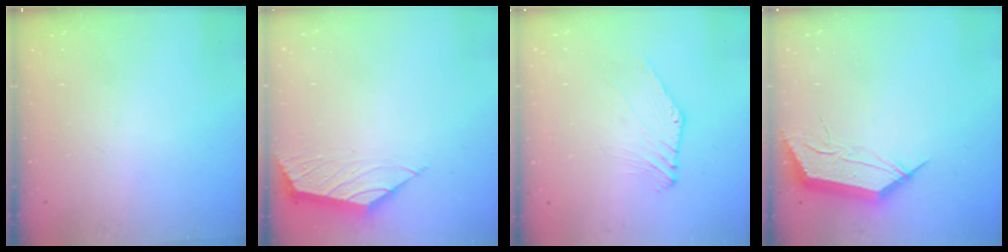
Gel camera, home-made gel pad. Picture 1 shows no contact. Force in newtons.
{"total": 1.6, "press": 1.5, "slide": 0.5}
{"total": 0.0}
{"total": 11.3, "press": 11.3, "slide": 0.9}